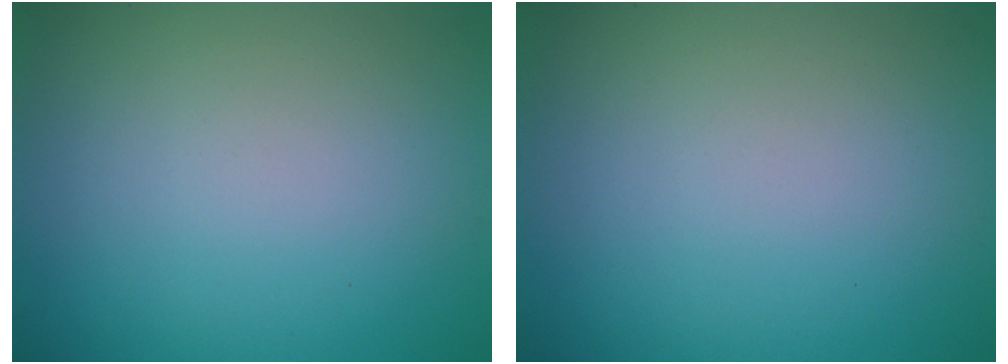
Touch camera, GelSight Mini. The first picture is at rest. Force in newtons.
{"total": 0.0}